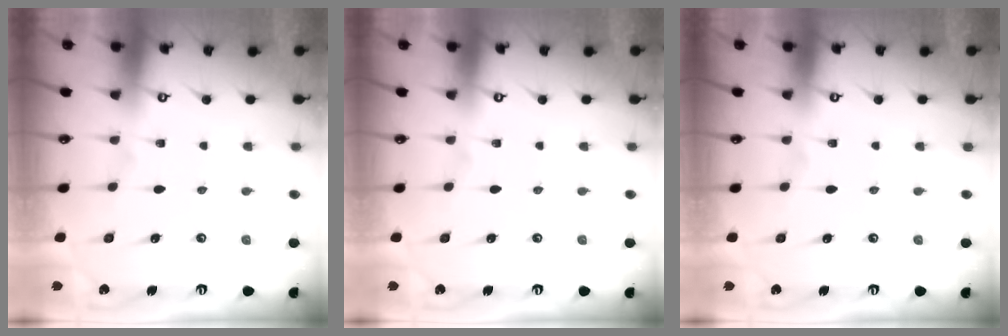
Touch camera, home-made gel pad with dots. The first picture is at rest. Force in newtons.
{"total": 0.0}
{"total": 0.0}